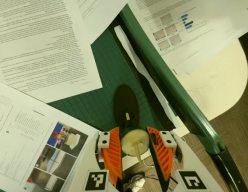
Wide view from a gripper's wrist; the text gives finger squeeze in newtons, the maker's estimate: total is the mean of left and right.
{"total": 11.5, "left": 11.6, "right": 11.3}